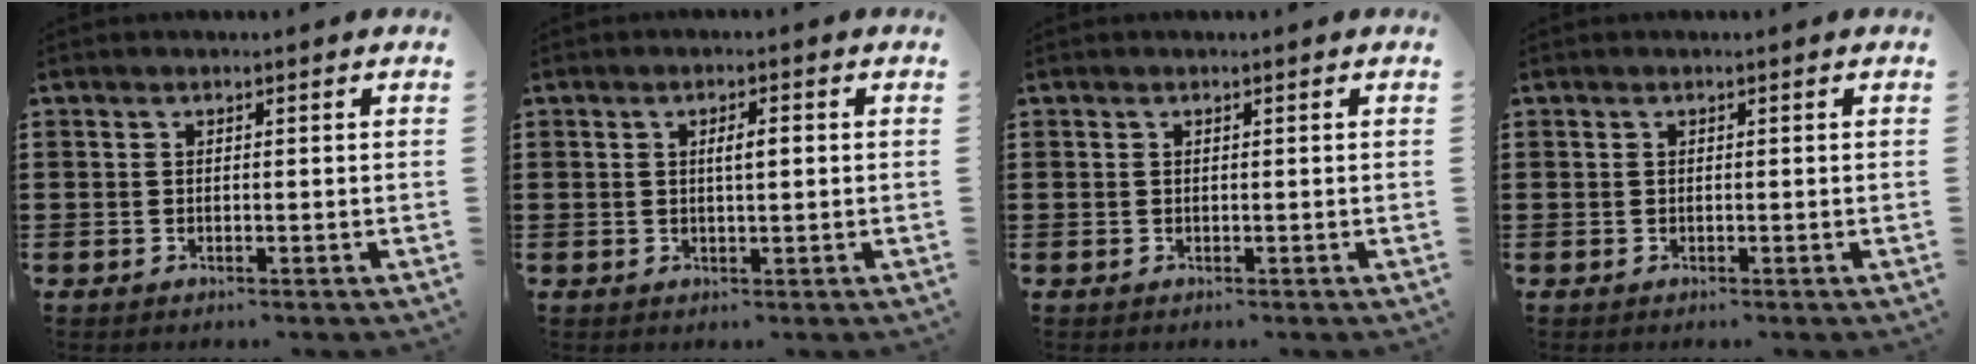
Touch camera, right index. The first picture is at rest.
{"total": 2.5, "force": [0.3, 0.6, 2.4], "torque": [-0.044, 0.002, 0.003]}
{"total": 0.0}
{"total": 0.0}